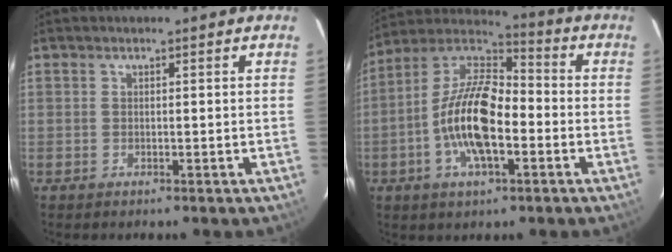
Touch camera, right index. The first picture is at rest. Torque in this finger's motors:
{"motor_torque": [1.81, -0.32, 0.80, 0.21]}